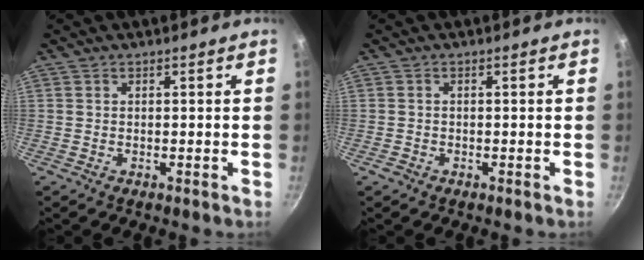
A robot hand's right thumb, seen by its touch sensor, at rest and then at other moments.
{"total": 0.9, "force": [-0.6, 0.6, 0.2], "torque": [-0.002, 0.002, -0.013]}